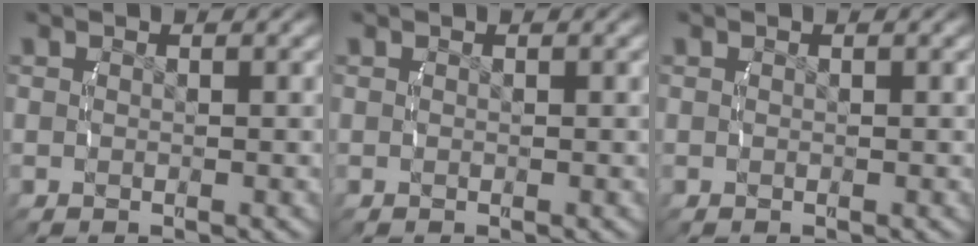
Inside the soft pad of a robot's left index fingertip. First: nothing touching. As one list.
[{"total": 0.0}, {"total": 0.0}]